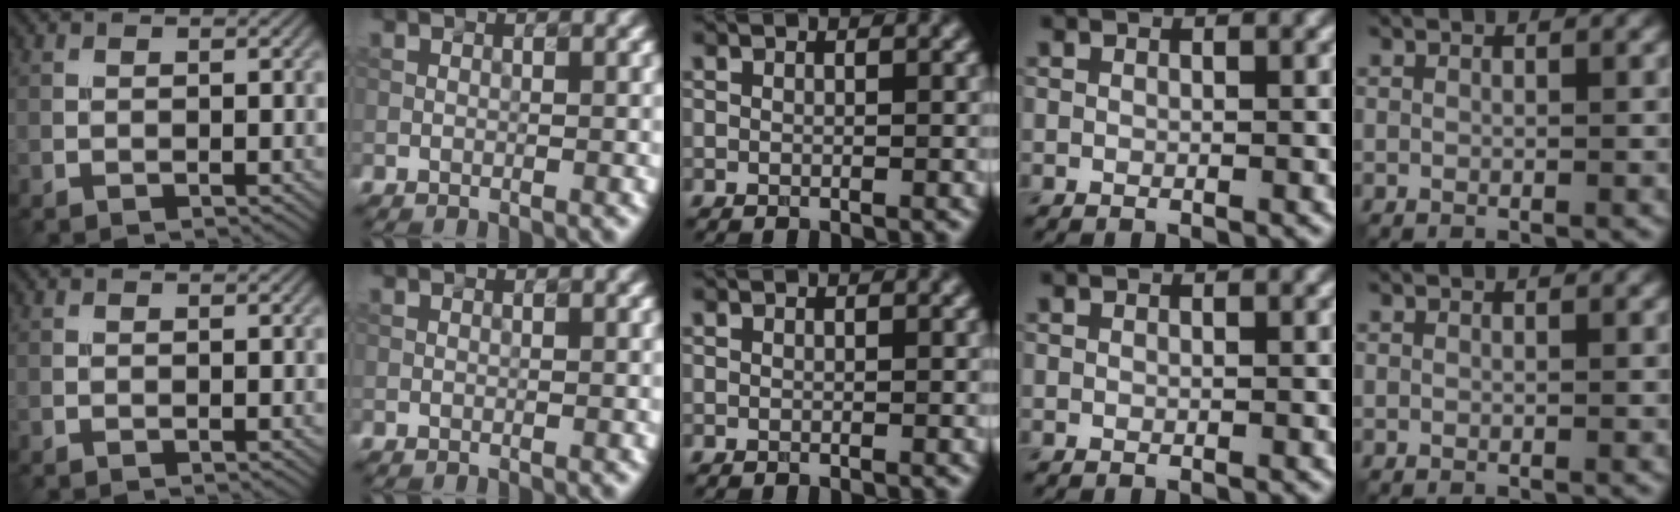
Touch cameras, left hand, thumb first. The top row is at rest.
{}